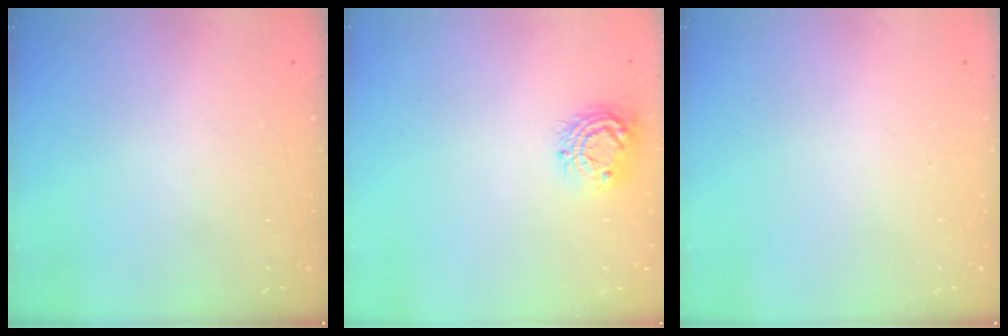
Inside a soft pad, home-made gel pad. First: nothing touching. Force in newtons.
{"total": 9.9, "press": 9.9, "slide": 0.7}
{"total": 0.0}